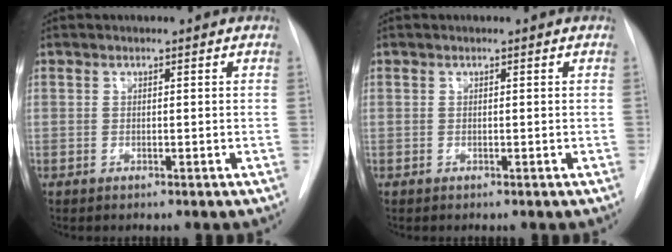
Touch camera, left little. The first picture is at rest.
{"total": 0.0}